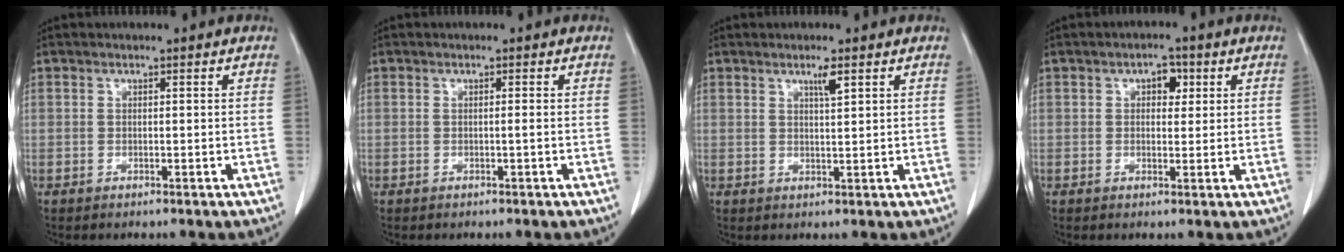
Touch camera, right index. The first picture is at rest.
{"total": 0.5, "force": [-0.1, -0.2, 0.5], "torque": [-0.005, 0.000, -0.003]}
{"total": 2.2, "force": [1.3, 0.0, 1.8], "torque": [-0.035, -0.004, 0.024]}
{"total": 3.0, "force": [1.1, 1.8, 2.1], "torque": [-0.028, 0.009, 0.014]}